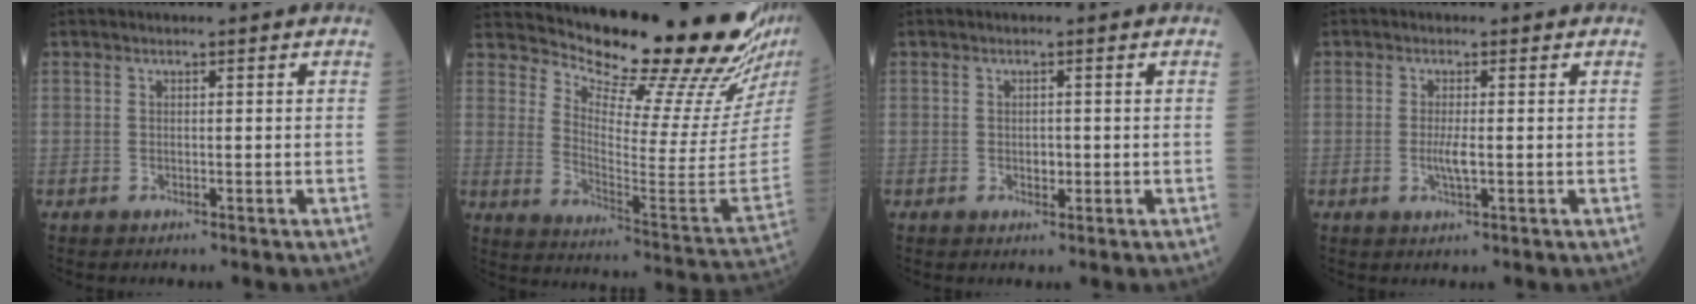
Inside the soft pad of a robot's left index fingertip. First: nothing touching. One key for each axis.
{"total": 22.6, "fx": 20.2, "fy": 0.6, "fz": 10.1, "tx": -0.172, "ty": -0.126, "tz": 0.270}
{"total": 1.4, "fx": -0.6, "fy": 0.9, "fz": 0.9, "tx": -0.017, "ty": -0.004, "tz": -0.008}
{"total": 2.3, "fx": -0.6, "fy": 0.3, "fz": 2.2, "tx": -0.051, "ty": -0.009, "tz": -0.011}